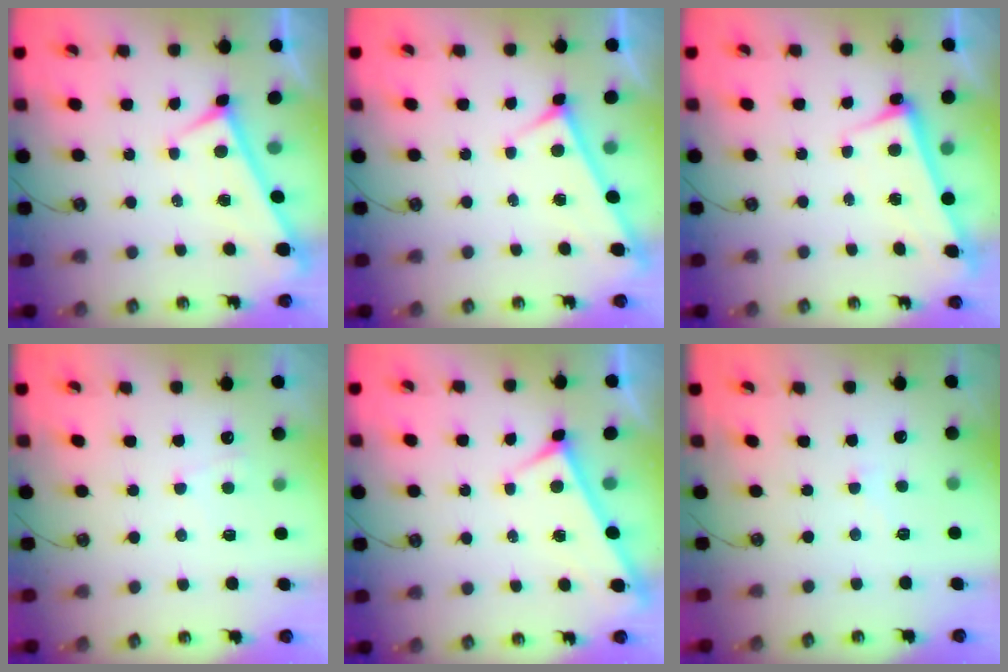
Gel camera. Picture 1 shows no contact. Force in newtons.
{"total": 3.6, "press": 3.6, "slide": 0.3}
{"total": 2.6, "press": 2.5, "slide": 0.9}
{"total": 2.9, "press": 2.8, "slide": 0.6}
{"total": 4.5, "press": 4.5, "slide": 0.2}
{"total": 2.0, "press": 1.7, "slide": 1.0}